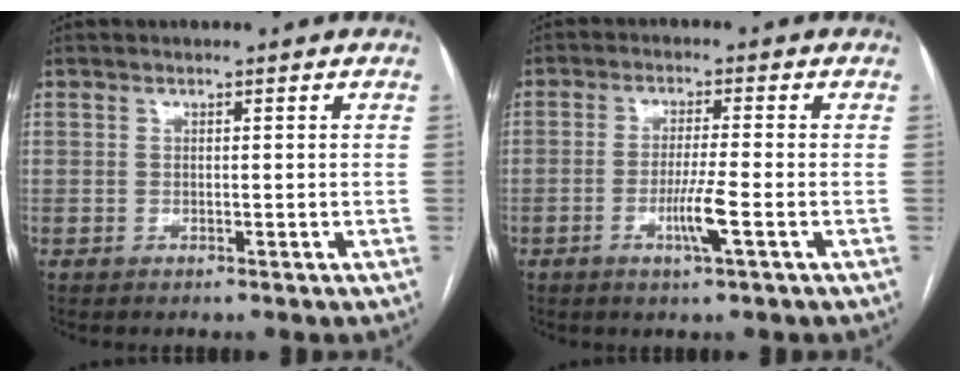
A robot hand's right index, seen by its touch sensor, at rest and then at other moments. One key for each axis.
{"total": 5.0, "fx": -1.8, "fy": -0.4, "fz": 4.6, "tx": -0.088, "ty": -0.010, "tz": -0.034}